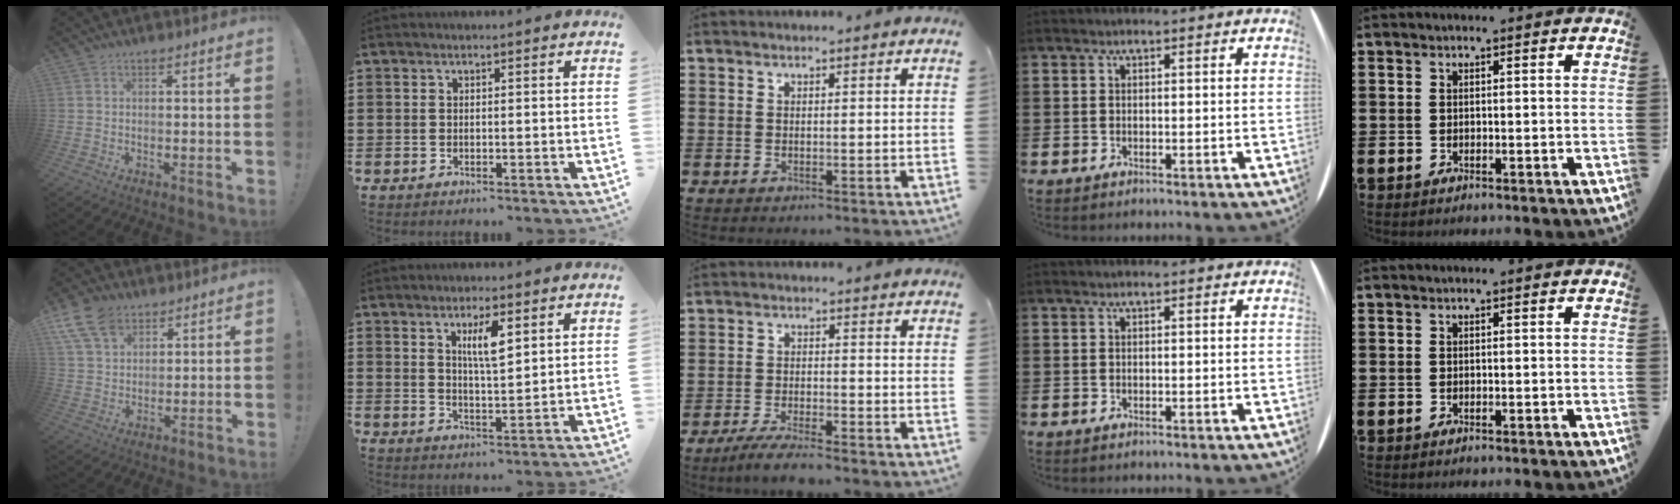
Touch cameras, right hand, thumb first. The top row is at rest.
{"thumb": {"total": 11.1, "force": [6.6, 7.1, 5.4], "torque": [-0.107, -0.028, 0.130]}, "index": {"total": 5.0, "force": [2.3, 1.2, 4.3], "torque": [-0.082, 0.003, 0.035]}, "middle": {"total": 4.1, "force": [-3.7, 0.0, 1.7], "torque": [-0.038, -0.008, -0.072]}}